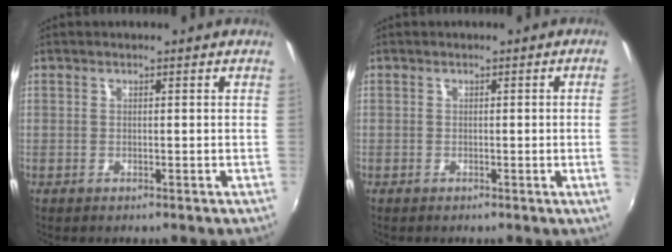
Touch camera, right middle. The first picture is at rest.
{"total": 2.1, "force": [0.0, -1.2, 1.7], "torque": [-0.023, -0.011, 0.003]}